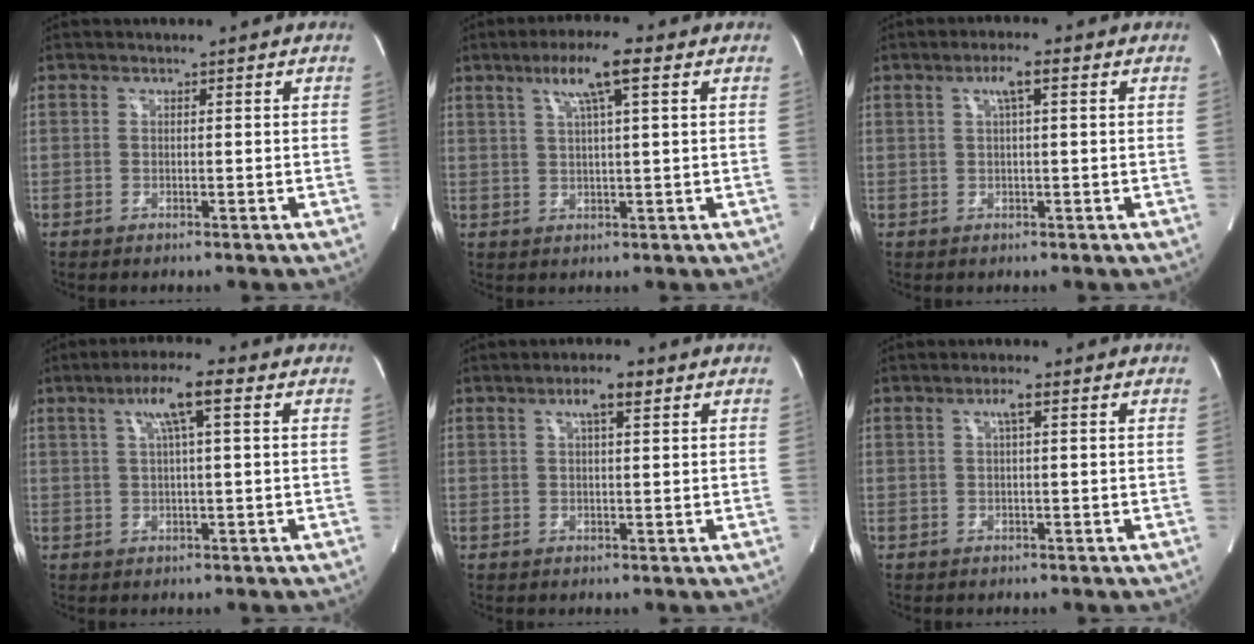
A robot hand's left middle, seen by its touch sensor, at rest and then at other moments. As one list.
[{"total": 7.0, "force": [3.4, 0.1, 6.1], "torque": [-0.113, 0.013, 0.059]}, {"total": 3.2, "force": [1.2, 0.2, 3.0], "torque": [-0.053, 0.008, 0.021]}, {"total": 6.5, "force": [2.6, 0.2, 6.0], "torque": [-0.109, 0.014, 0.045]}, {"total": 3.7, "force": [1.9, 0.6, 3.1], "torque": [-0.058, 0.009, 0.034]}, {"total": 1.9, "force": [0.7, 0.0, 1.8], "torque": [-0.035, 0.003, 0.012]}]